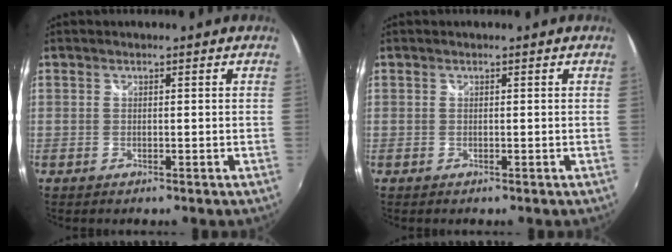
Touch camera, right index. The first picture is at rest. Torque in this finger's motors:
{"motor_torque": [0.00, 0.00, -0.02, 0.01]}